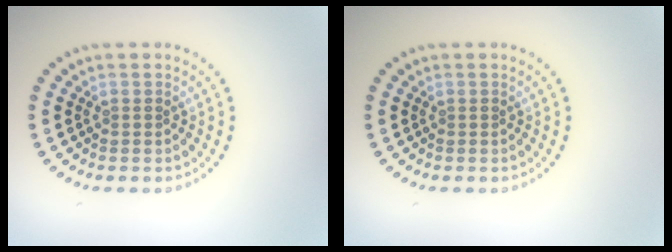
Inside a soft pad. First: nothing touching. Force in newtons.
{"total": 0.0}